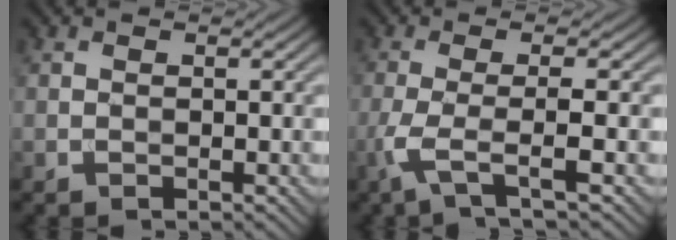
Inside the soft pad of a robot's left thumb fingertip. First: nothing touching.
{"total": 4.4, "force": [-1.7, 0.6, 4.1], "torque": [-0.078, -0.002, -0.053]}